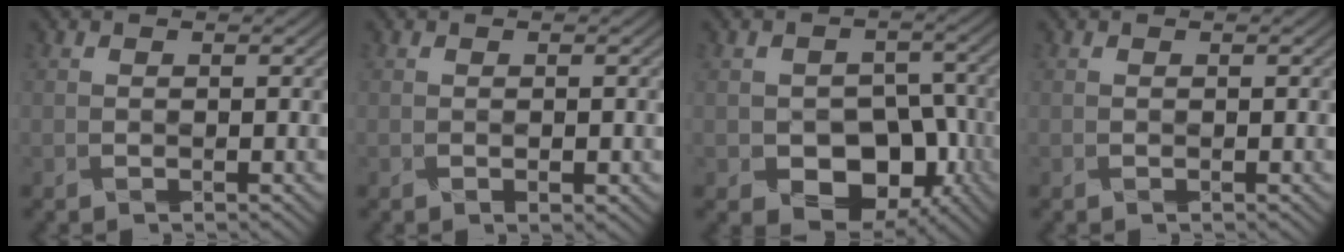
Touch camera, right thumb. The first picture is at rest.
{"total": 1.0, "force": [-0.2, 0.4, 0.9], "torque": [-0.015, -0.001, 0.003]}
{"total": 8.5, "force": [-4.1, 5.8, 4.8], "torque": [-0.068, -0.016, -0.055]}
{"total": 0.0}